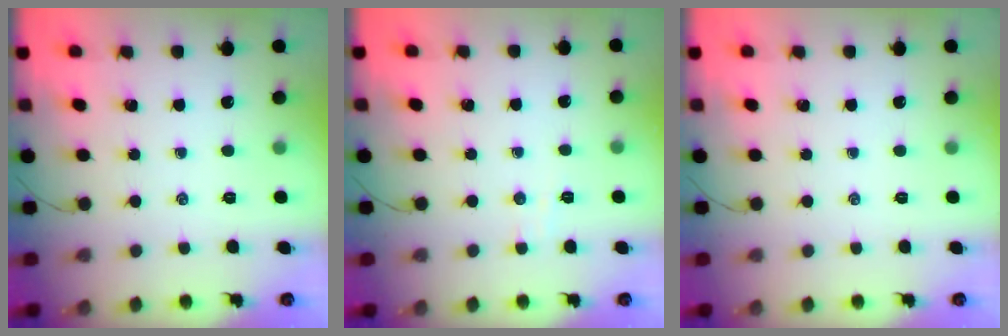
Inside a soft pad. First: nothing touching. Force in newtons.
{"total": 2.4, "press": 2.3, "slide": 0.6}
{"total": 0.0}